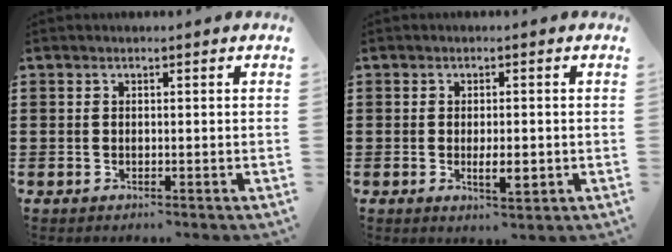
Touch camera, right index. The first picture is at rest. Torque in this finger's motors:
{"motor_torque": [0.12, -0.06, 0.27, 0.02]}